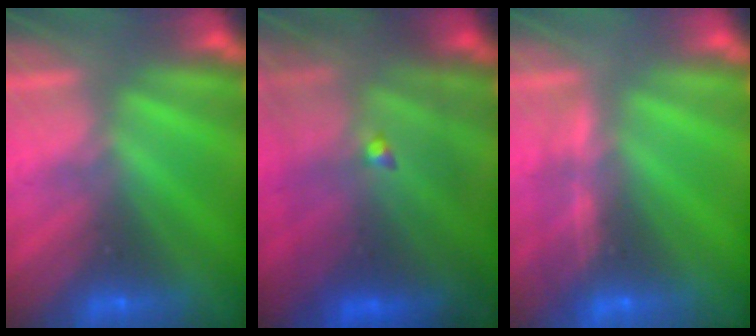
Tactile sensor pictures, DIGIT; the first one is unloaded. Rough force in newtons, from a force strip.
{"total": 7.3}
{"total": 1.4}